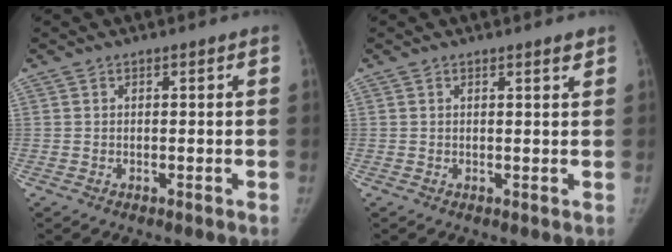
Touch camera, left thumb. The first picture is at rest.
{"total": 1.3, "force": [1.0, 0.1, 0.8], "torque": [-0.009, -0.007, 0.014]}